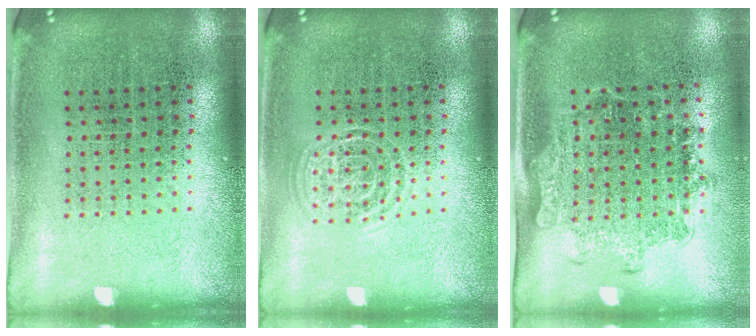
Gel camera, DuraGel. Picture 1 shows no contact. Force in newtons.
{"total": 1.6, "press": 1.5, "slide": 0.2}
{"total": 1.4, "press": 1.1, "slide": 0.8}